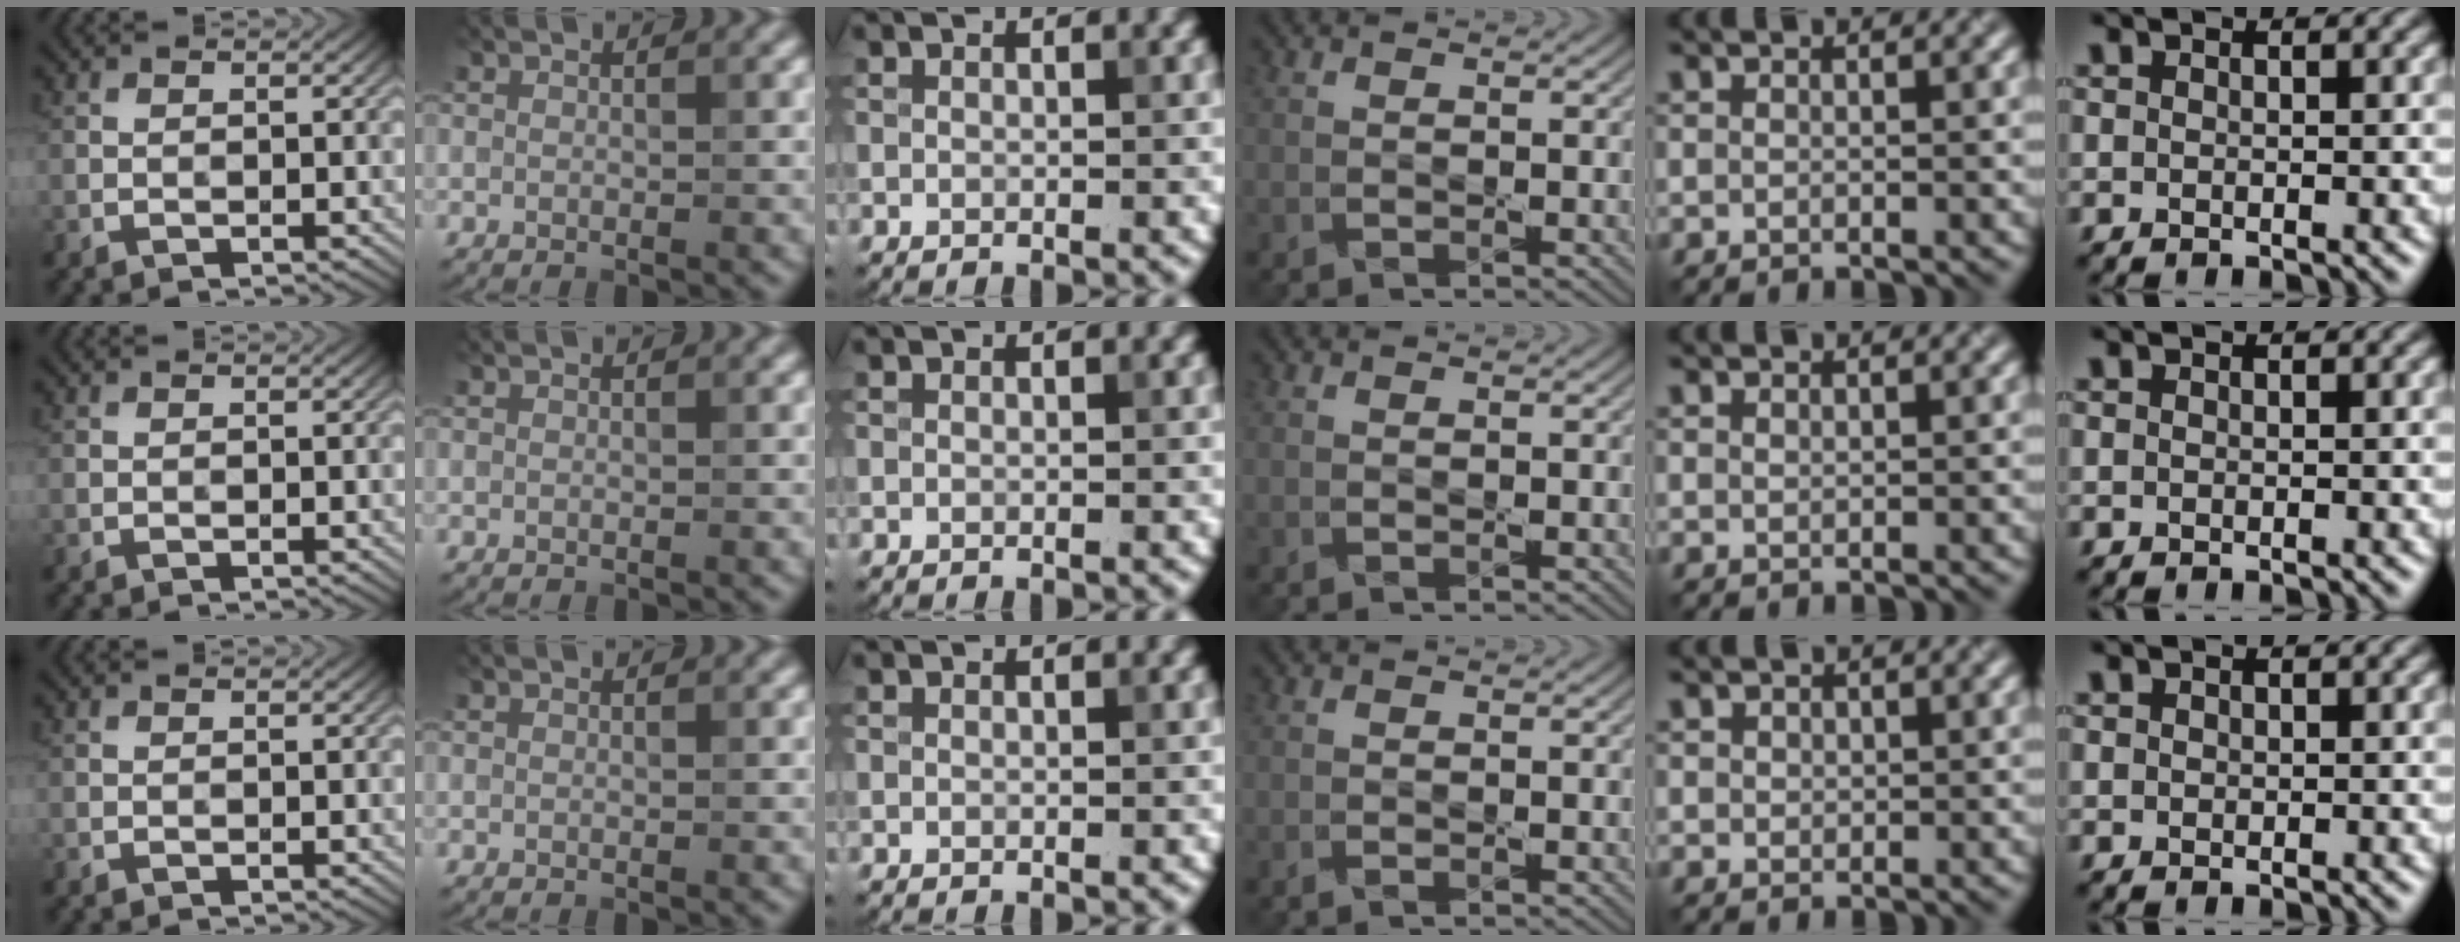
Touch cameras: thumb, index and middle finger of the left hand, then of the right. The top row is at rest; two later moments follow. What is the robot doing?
{"motion": "press", "object": "memory foam"}